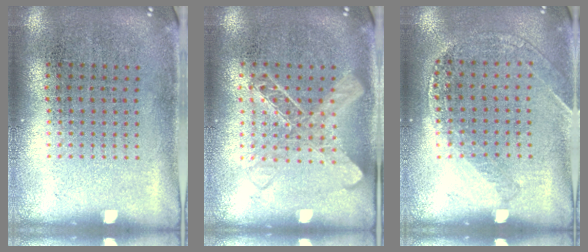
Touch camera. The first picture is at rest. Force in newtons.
{"total": 1.4, "press": 1.4, "slide": 0.4}
{"total": 1.1, "press": 1.1, "slide": 0.2}